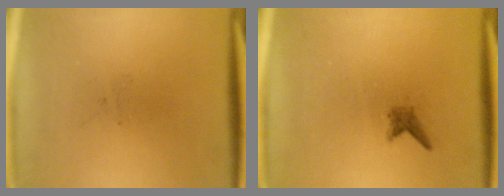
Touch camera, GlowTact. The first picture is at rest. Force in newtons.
{"total": 1.0}